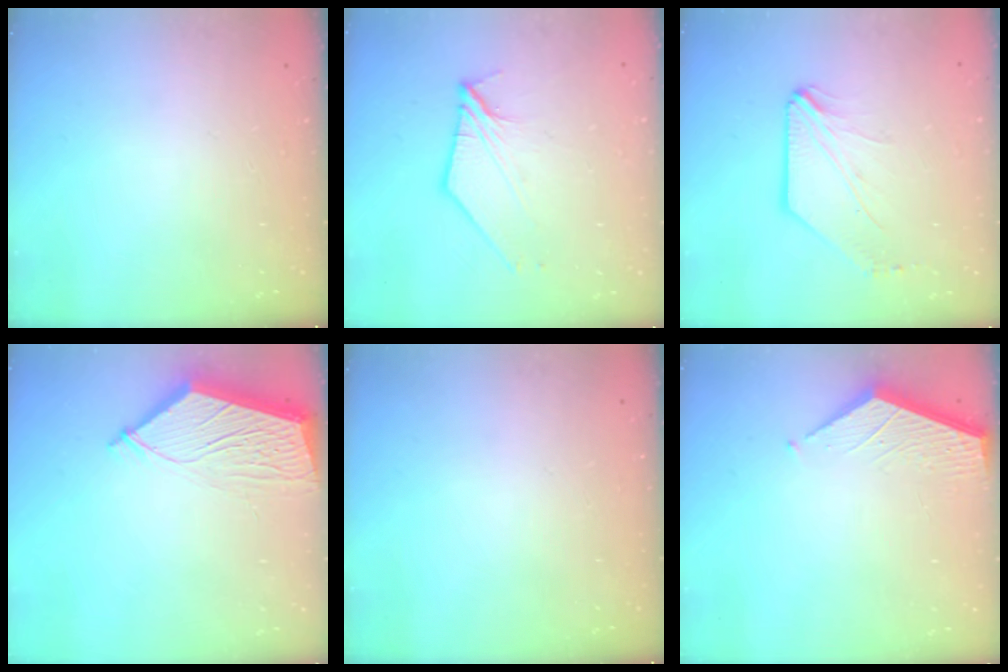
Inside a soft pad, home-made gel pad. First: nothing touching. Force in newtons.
{"total": 7.5, "press": 7.3, "slide": 1.6}
{"total": 2.6, "press": 2.6, "slide": 0.5}
{"total": 8.1, "press": 8.0, "slide": 1.1}
{"total": 0.0}
{"total": 3.3, "press": 3.2, "slide": 0.4}